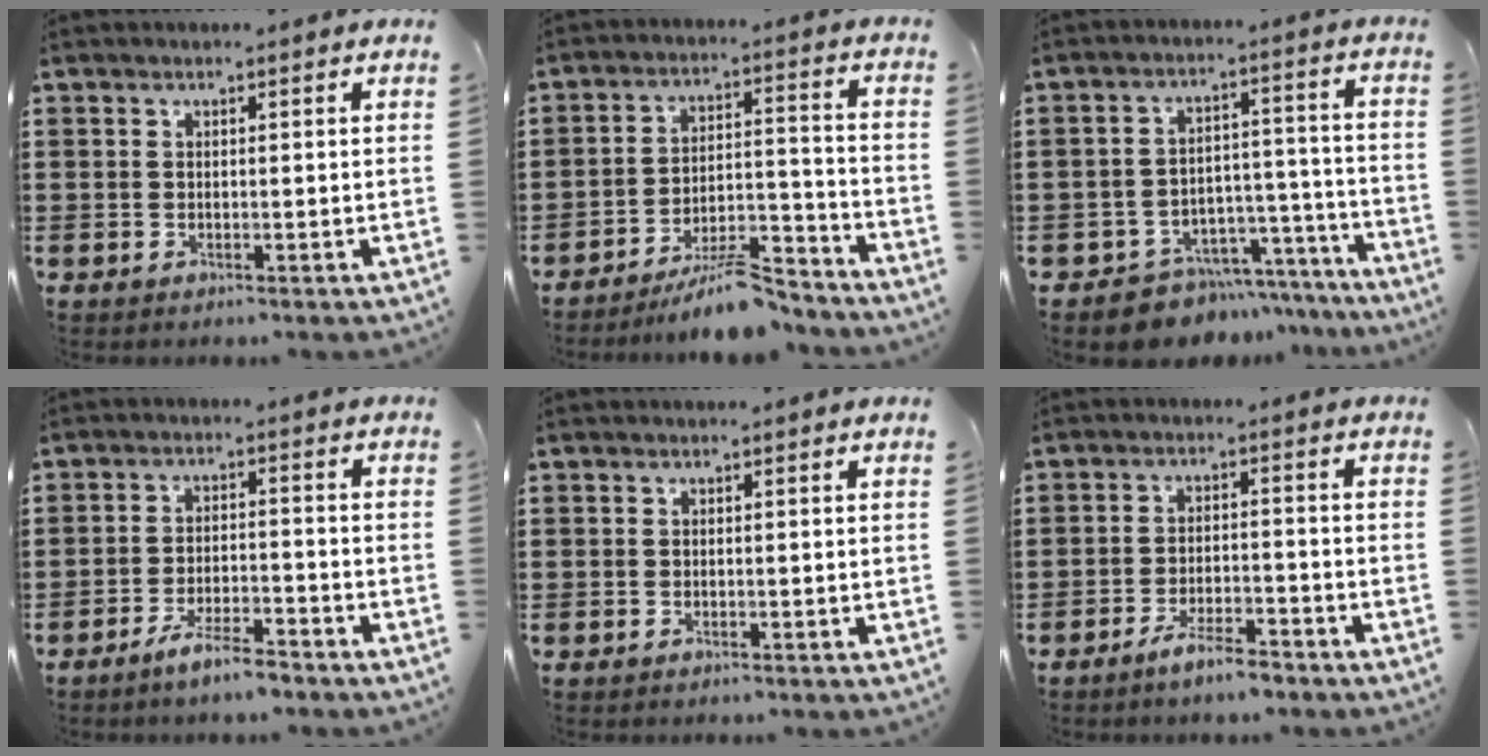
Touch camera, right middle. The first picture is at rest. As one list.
[{"total": 8.7, "force": [-7.6, 1.4, 3.8], "torque": [-0.055, 0.020, -0.140]}, {"total": 6.4, "force": [-6.0, 2.1, 0.5], "torque": [-0.008, 0.028, -0.115]}, {"total": 4.7, "force": [-3.9, 0.4, 2.5], "torque": [-0.048, 0.000, -0.073]}, {"total": 0.0}, {"total": 4.5, "force": [-3.7, 0.6, 2.4], "torque": [-0.048, 0.000, -0.070]}]